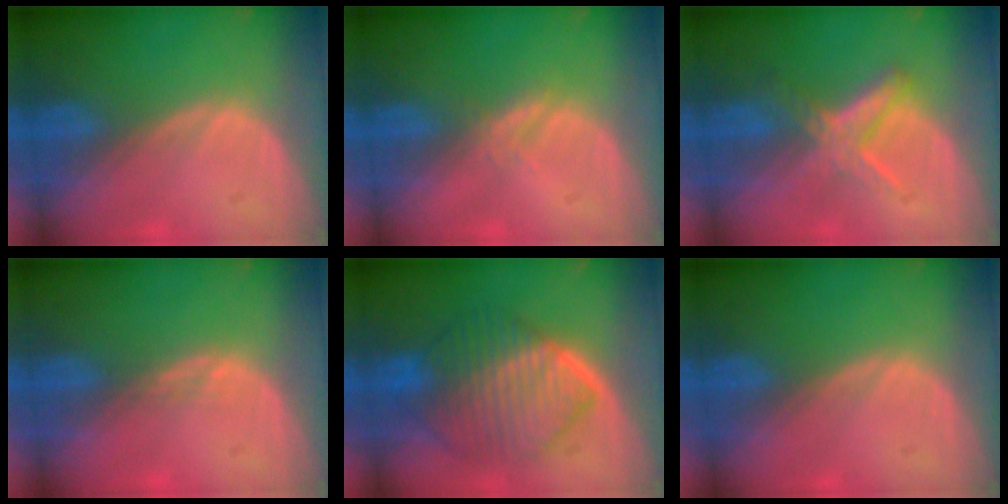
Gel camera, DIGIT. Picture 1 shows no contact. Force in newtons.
{"total": 1.3, "press": 1.3, "slide": 0.1}
{"total": 5.8, "press": 5.4, "slide": 2.1}
{"total": 1.0, "press": 0.8, "slide": 0.7}
{"total": 10.3, "press": 10.2, "slide": 0.9}
{"total": 0.0}